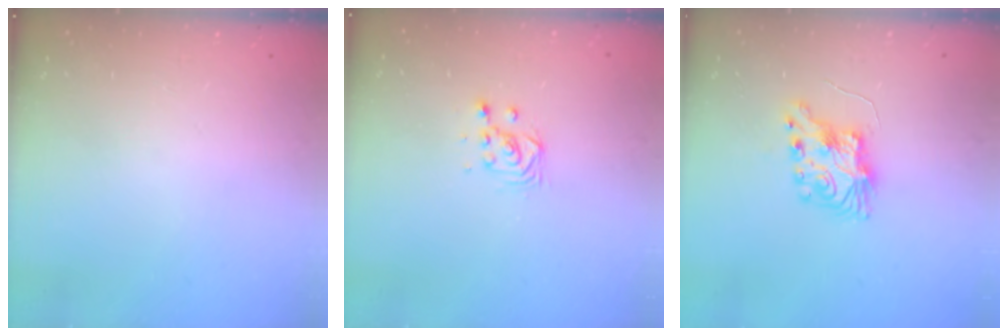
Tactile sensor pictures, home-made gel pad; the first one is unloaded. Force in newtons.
{"total": 3.9, "press": 3.9, "slide": 0.2}
{"total": 8.4, "press": 8.4, "slide": 0.2}